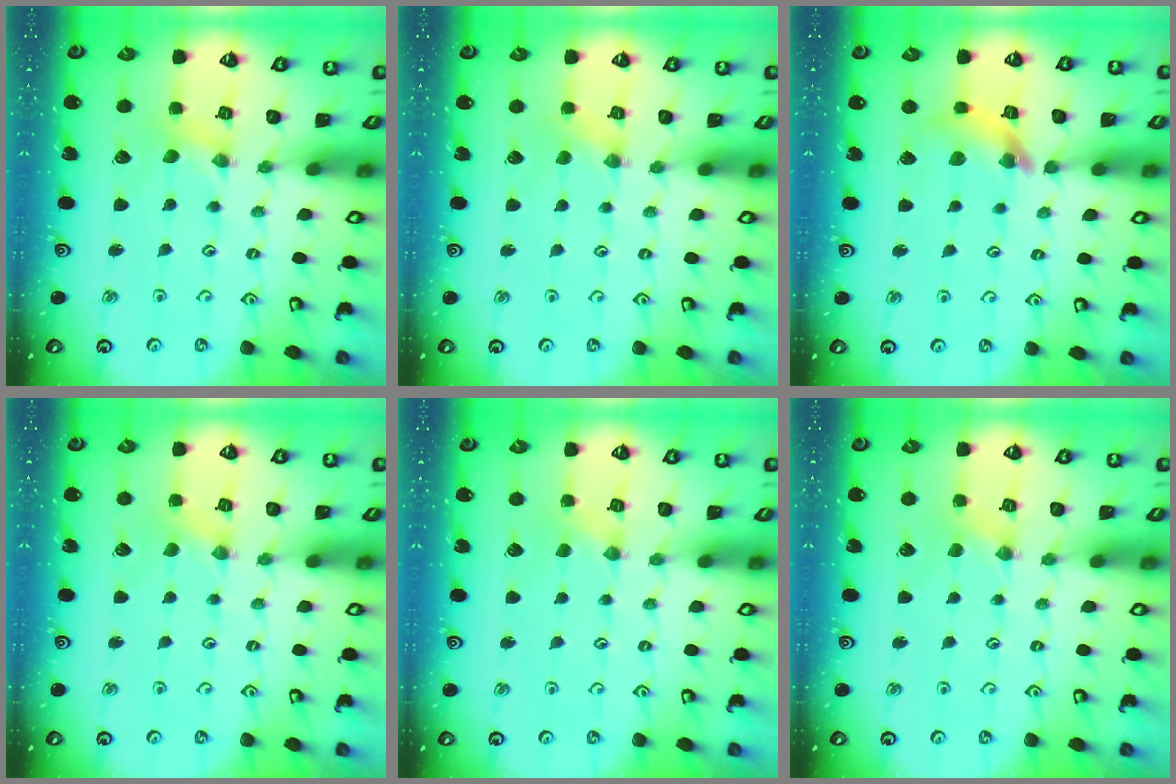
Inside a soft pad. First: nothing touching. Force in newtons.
{"total": 0.0}
{"total": 10.7, "press": 10.6, "slide": 1.3}
{"total": 0.0}
{"total": 0.0}
{"total": 0.7, "press": 0.7, "slide": 0.2}